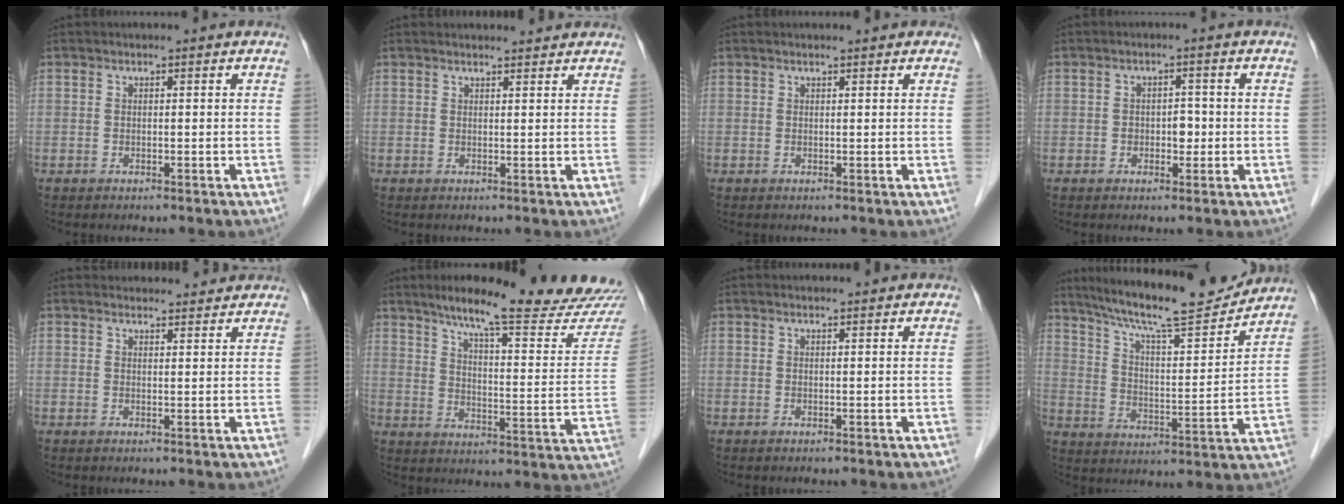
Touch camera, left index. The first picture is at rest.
{"total": 3.9, "force": [3.9, 0.5, 0.6], "torque": [-0.012, 0.014, 0.046]}
{"total": 1.6, "force": [1.4, 0.4, 0.7], "torque": [-0.011, 0.015, 0.017]}
{"total": 2.3, "force": [-0.4, 1.6, 1.7], "torque": [-0.020, 0.005, -0.005]}
{"total": 7.4, "force": [7.1, 1.5, 0.8], "torque": [0.002, 0.021, 0.077]}
{"total": 24.1, "force": [20.9, 1.4, 11.9], "torque": [-0.168, -0.061, 0.273]}
{"total": 2.6, "force": [2.5, 0.2, 0.5], "torque": [-0.010, 0.017, 0.033]}
{"total": 17.8, "force": [16.1, 1.2, 7.4], "torque": [-0.130, -0.003, 0.249]}